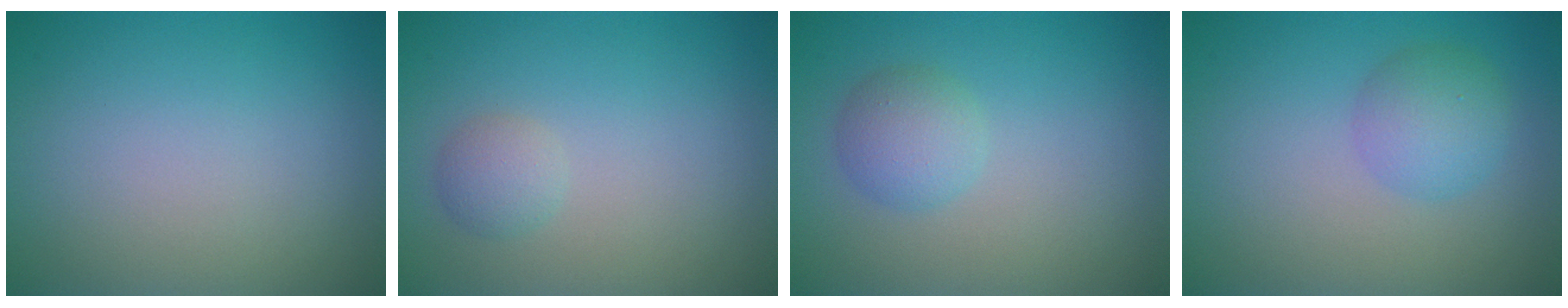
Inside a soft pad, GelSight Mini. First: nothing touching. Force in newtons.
{"total": 1.5, "press": 1.5, "slide": 0.0}
{"total": 2.5, "press": 2.5, "slide": 0.1}
{"total": 3.0, "press": 3.0, "slide": 0.1}